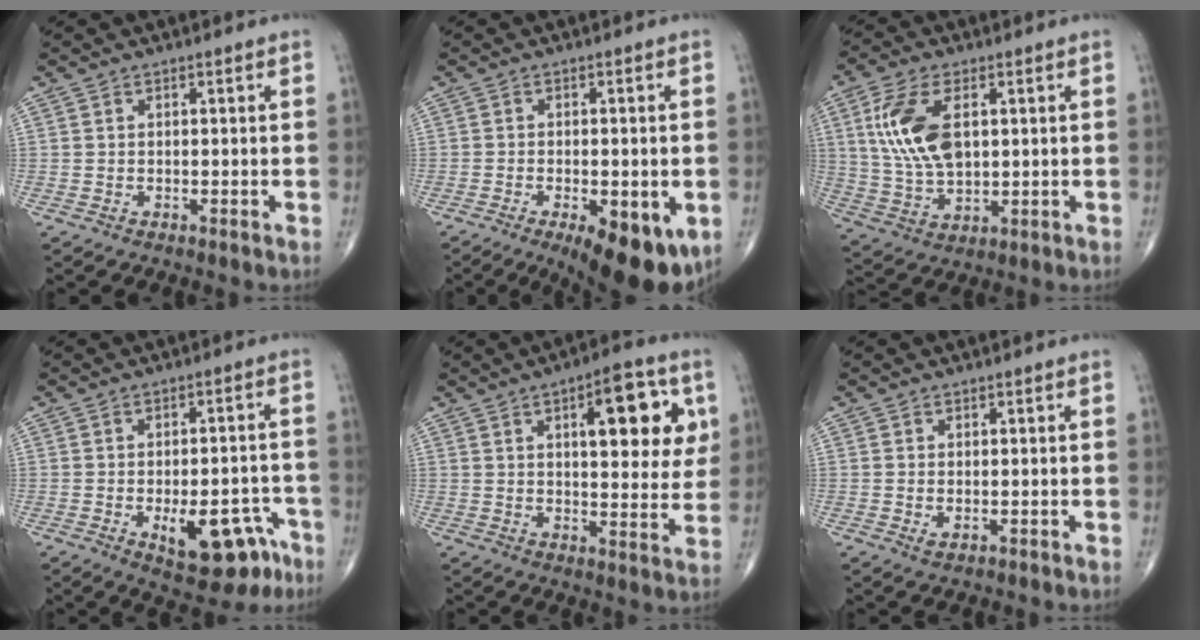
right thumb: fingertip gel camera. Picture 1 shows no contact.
{"total": 13.9, "force": [-5.8, 5.7, 11.3], "torque": [-0.137, -0.010, -0.072]}
{"total": 13.0, "force": [3.2, 7.0, 10.5], "torque": [-0.211, -0.007, 0.068]}
{"total": 13.1, "force": [-6.1, 6.2, 9.8], "torque": [-0.104, 0.034, -0.072]}
{"total": 16.0, "force": [5.4, 6.2, 13.6], "torque": [-0.143, -0.014, 0.071]}
{"total": 1.3, "force": [-0.2, 0.8, 1.0], "torque": [-0.017, -0.002, 0.001]}